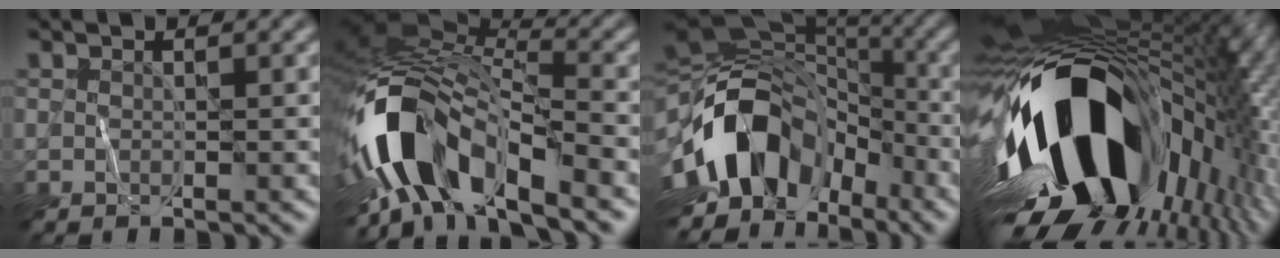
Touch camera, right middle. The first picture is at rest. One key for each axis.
{"total": 12.2, "fx": -6.0, "fy": 5.4, "fz": 9.2, "tx": -0.171, "ty": 0.000, "tz": -0.111}
{"total": 14.0, "fx": -5.0, "fy": 9.2, "fz": 9.3, "tx": -0.174, "ty": 0.016, "tz": -0.107}
{"total": 19.3, "fx": -3.6, "fy": 11.2, "fz": 15.3, "tx": -0.254, "ty": -0.007, "tz": -0.069}